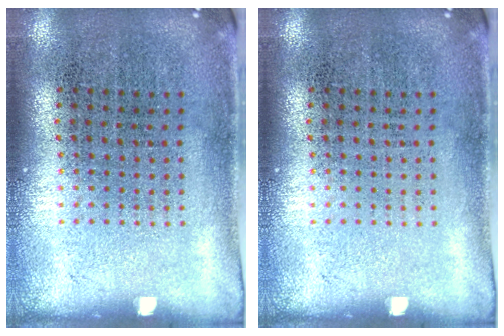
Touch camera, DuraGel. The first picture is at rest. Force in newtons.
{"total": 0.0}